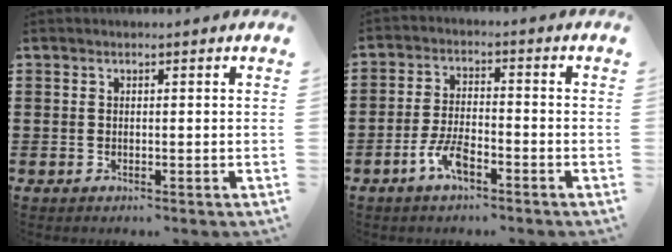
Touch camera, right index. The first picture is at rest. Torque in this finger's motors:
{"motor_torque": [-0.17, 0.07, -0.03, -0.01]}